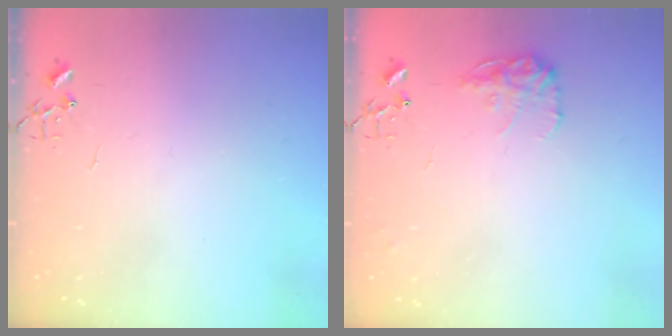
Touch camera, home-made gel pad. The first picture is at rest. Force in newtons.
{"total": 10.9, "press": 10.9, "slide": 0.4}